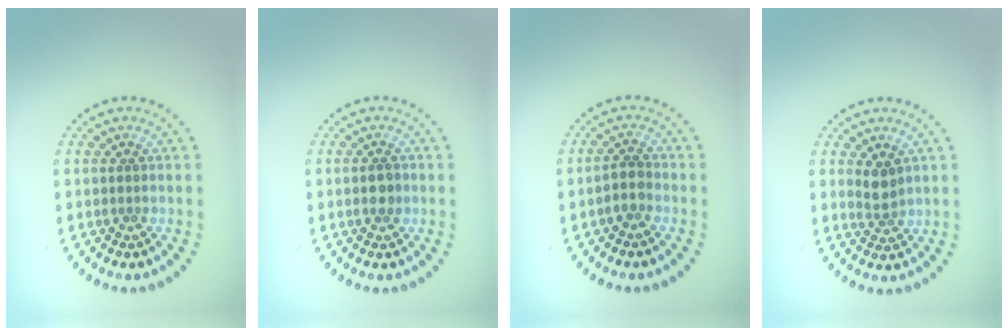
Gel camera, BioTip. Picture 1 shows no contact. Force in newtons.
{"total": 1.4, "press": 1.4, "slide": 0.1}
{"total": 1.8, "press": 1.6, "slide": 0.9}
{"total": 1.9, "press": 1.6, "slide": 1.0}